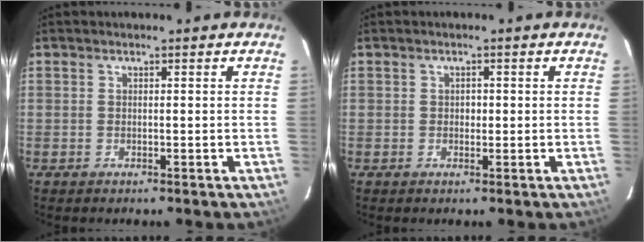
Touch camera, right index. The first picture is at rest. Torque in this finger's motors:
{"motor_torque": [0.00, 0.00, 0.00, 0.00]}